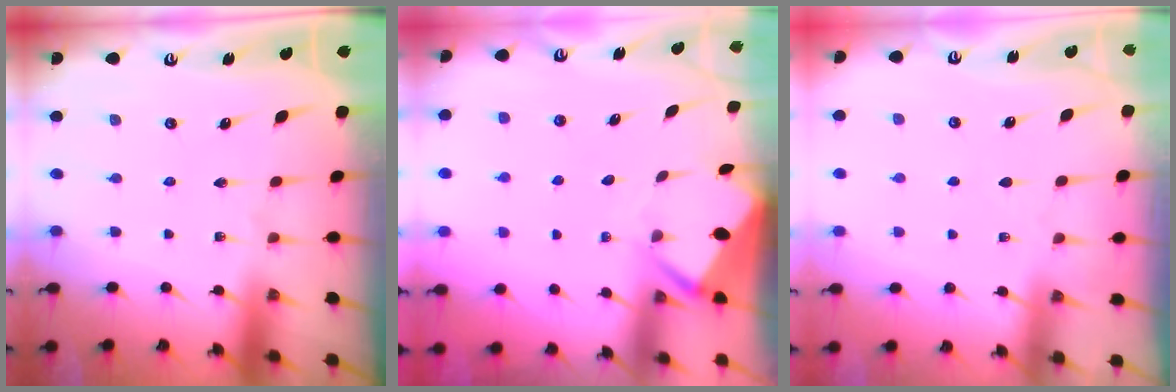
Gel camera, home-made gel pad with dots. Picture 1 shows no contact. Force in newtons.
{"total": 3.7, "press": 3.7, "slide": 0.3}
{"total": 3.0, "press": 3.0, "slide": 0.4}